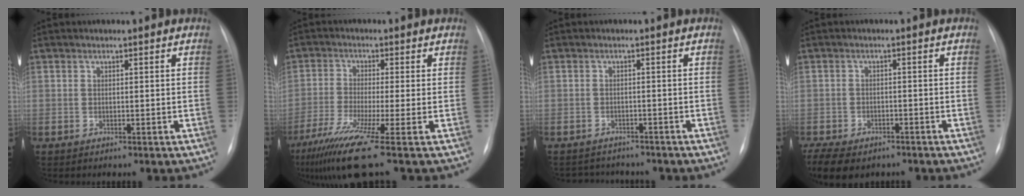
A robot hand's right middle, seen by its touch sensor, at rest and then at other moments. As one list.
[{"total": 10.1, "force": [-6.3, -0.5, 7.9], "torque": [-0.142, -0.035, -0.115]}, {"total": 6.2, "force": [-5.6, 2.4, 1.0], "torque": [-0.015, 0.003, -0.065]}, {"total": 14.3, "force": [-9.8, 8.0, 6.7], "torque": [-0.180, -0.019, -0.132]}]